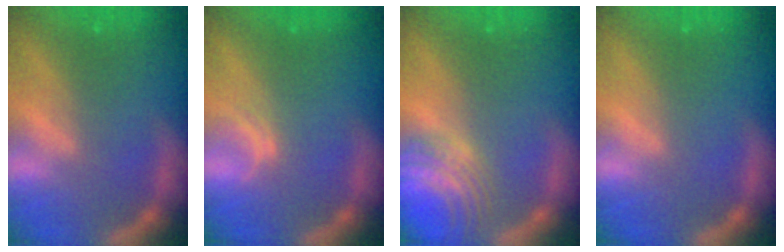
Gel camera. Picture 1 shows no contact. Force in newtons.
{"total": 1.0}
{"total": 7.5}
{"total": 0.0}